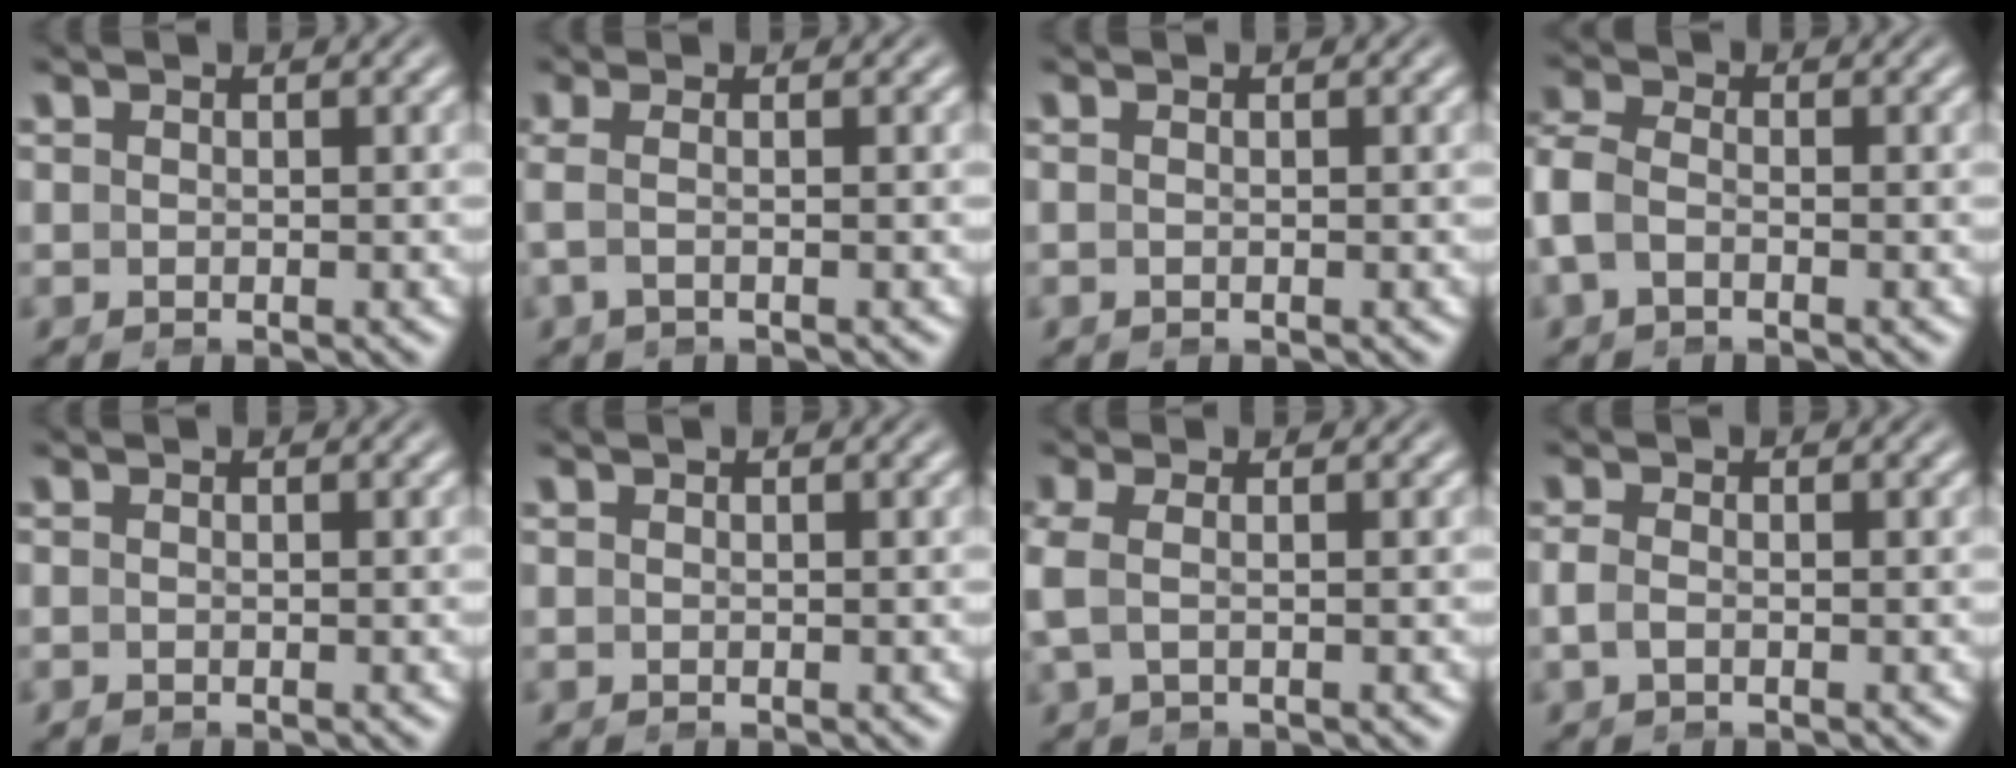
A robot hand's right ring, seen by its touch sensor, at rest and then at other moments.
{"total": 2.1, "force": [-0.9, 0.1, 1.9], "torque": [-0.041, 0.006, -0.014]}
{"total": 0.6, "force": [-0.3, -0.2, 0.4], "torque": [-0.007, 0.002, -0.007]}
{"total": 3.3, "force": [-1.4, 2.3, 1.8], "torque": [-0.058, 0.001, -0.030]}
{"total": 0.6, "force": [-0.5, 0.0, 0.3], "torque": [-0.003, -0.001, -0.011]}
{"total": 0.0}
{"total": 1.7, "force": [-0.2, 0.2, 1.7], "torque": [-0.046, 0.003, 0.000]}
{"total": 1.2, "force": [-0.9, 0.1, 0.8], "torque": [-0.024, -0.003, -0.014]}